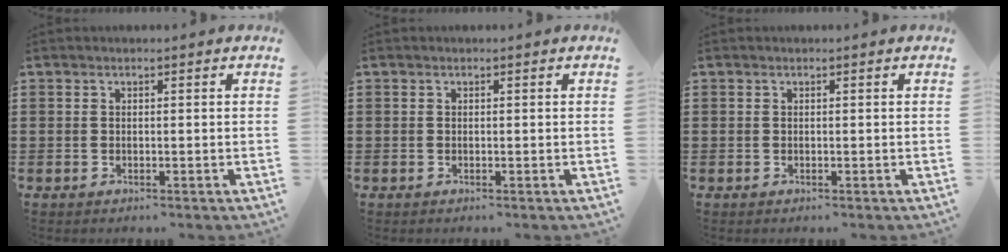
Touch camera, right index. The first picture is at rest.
{"total": 0.0}
{"total": 0.0}